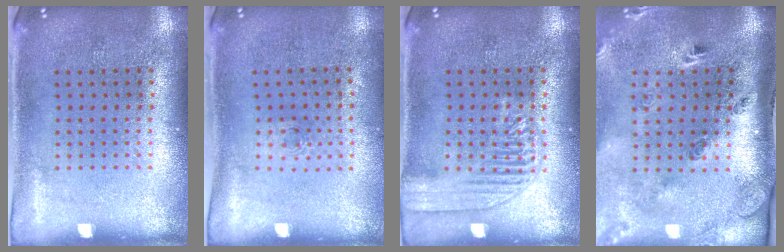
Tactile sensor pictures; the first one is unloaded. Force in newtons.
{"total": 0.5, "press": 0.2, "slide": 0.5}
{"total": 2.5, "press": 2.5, "slide": 0.3}
{"total": 3.0, "press": 1.9, "slide": 2.2}